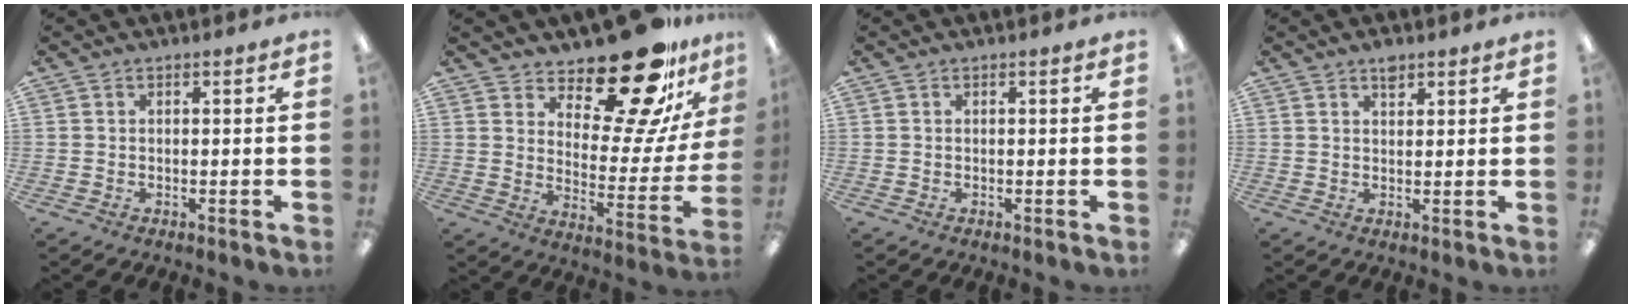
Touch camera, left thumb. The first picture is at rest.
{"total": 20.4, "force": [16.6, 6.2, 10.2], "torque": [-0.145, -0.133, 0.275]}
{"total": 0.0}
{"total": 2.7, "force": [2.0, 1.3, 1.3], "torque": [-0.005, -0.009, 0.031]}